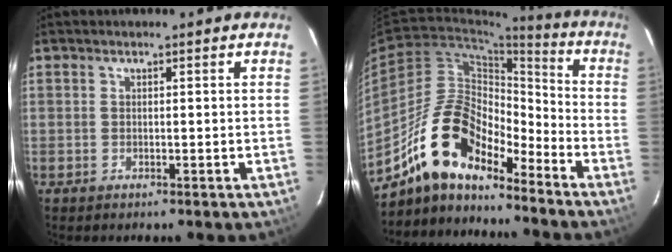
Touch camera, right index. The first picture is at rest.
{"total": 16.0, "force": [-12.6, 5.6, 8.2], "torque": [-0.150, 0.010, -0.240]}